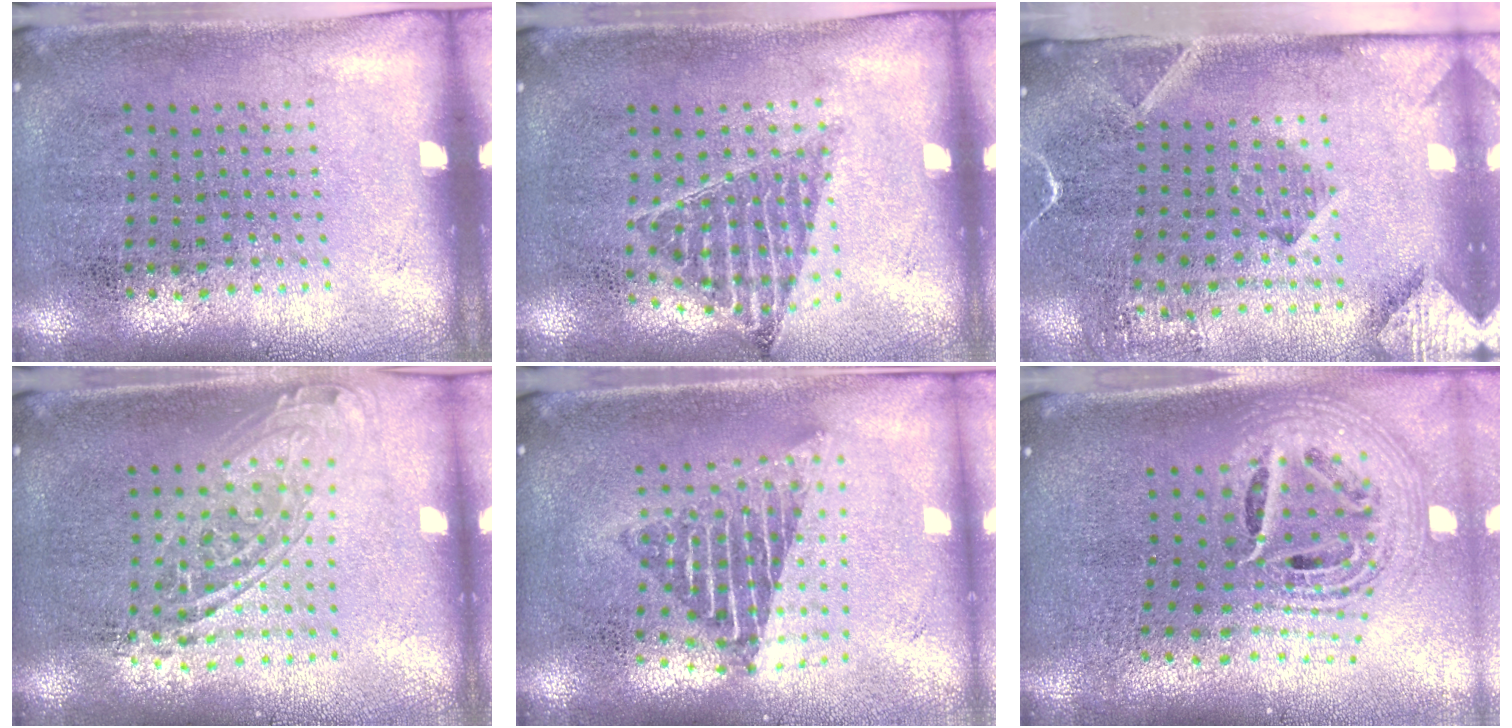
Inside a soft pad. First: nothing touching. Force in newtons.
{"total": 0.8, "press": 0.8, "slide": 0.1}
{"total": 2.8, "press": 2.1, "slide": 1.9}
{"total": 1.7, "press": 1.4, "slide": 1.0}
{"total": 1.9, "press": 1.5, "slide": 1.1}
{"total": 2.6, "press": 1.8, "slide": 1.9}